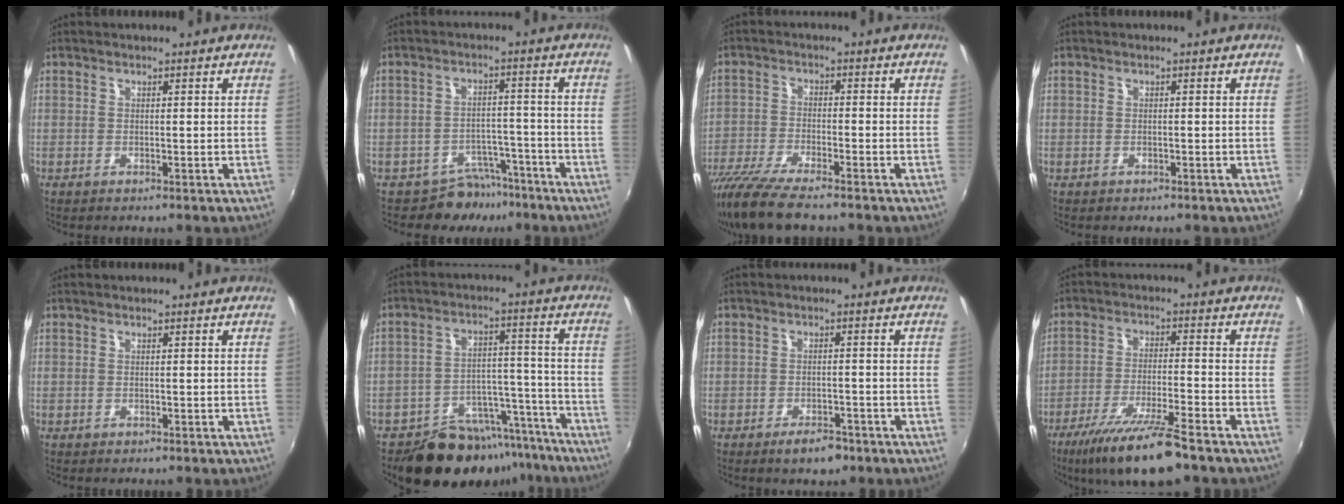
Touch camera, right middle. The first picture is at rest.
{"total": 6.6, "force": [-5.6, 3.6, 0.2], "torque": [0.000, 0.026, -0.077]}
{"total": 12.2, "force": [-10.0, 1.8, 6.6], "torque": [-0.155, -0.040, -0.186]}
{"total": 0.7, "force": [-0.5, 0.4, 0.1], "torque": [-0.003, 0.000, -0.006]}
{"total": 0.0}
{"total": 17.1, "force": [-13.9, 8.5, 5.0], "torque": [-0.096, 0.049, -0.178]}
{"total": 4.3, "force": [-3.0, 2.0, 2.2], "torque": [-0.046, 0.002, -0.041]}
{"total": 13.2, "force": [-9.8, 1.4, 8.8], "torque": [-0.178, -0.026, -0.168]}